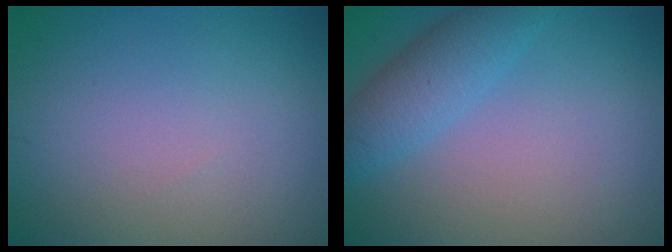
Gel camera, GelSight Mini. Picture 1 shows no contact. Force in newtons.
{"total": 3.3, "press": 3.3, "slide": 0.1}